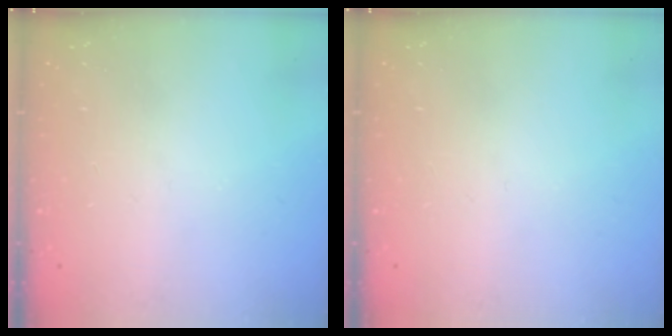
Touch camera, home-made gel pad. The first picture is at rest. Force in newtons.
{"total": 0.0}